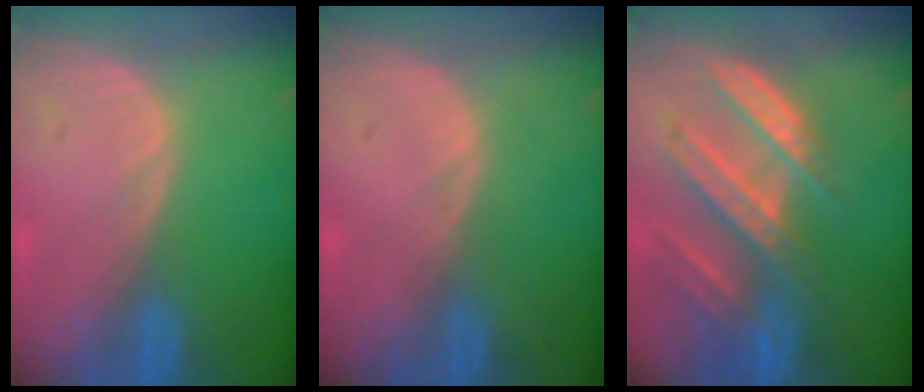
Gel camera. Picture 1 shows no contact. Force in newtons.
{"total": 0.0}
{"total": 9.0, "press": 8.1, "slide": 4.0}